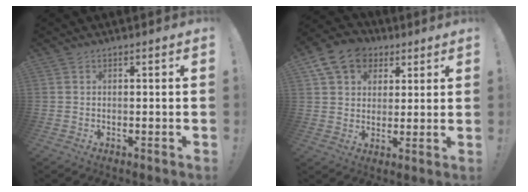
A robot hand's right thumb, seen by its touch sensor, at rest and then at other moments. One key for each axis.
{"total": 13.0, "fx": 5.9, "fy": 10.2, "fz": 5.6, "tx": -0.083, "ty": -0.024, "tz": 0.119}